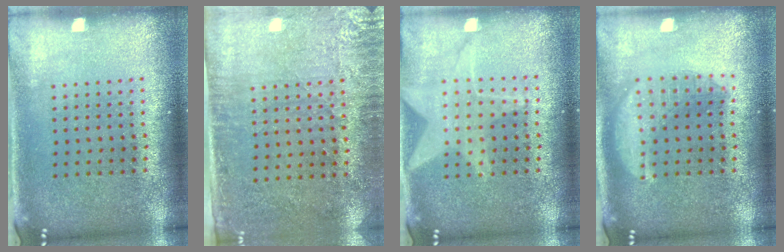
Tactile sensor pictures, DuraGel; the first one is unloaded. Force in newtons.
{"total": 2.9, "press": 2.4, "slide": 1.6}
{"total": 1.4, "press": 1.4, "slide": 0.1}
{"total": 1.9, "press": 1.9, "slide": 0.2}